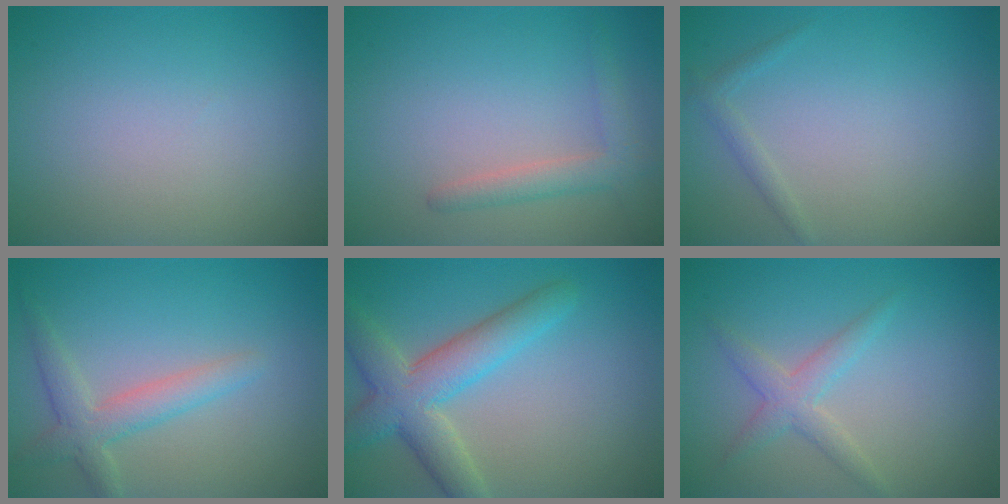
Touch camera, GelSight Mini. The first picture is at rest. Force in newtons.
{"total": 2.2, "press": 2.1, "slide": 0.2}
{"total": 1.0, "press": 1.0, "slide": 0.0}
{"total": 3.1, "press": 3.1, "slide": 0.2}
{"total": 5.8, "press": 5.8, "slide": 0.3}
{"total": 2.3, "press": 2.3, "slide": 0.0}